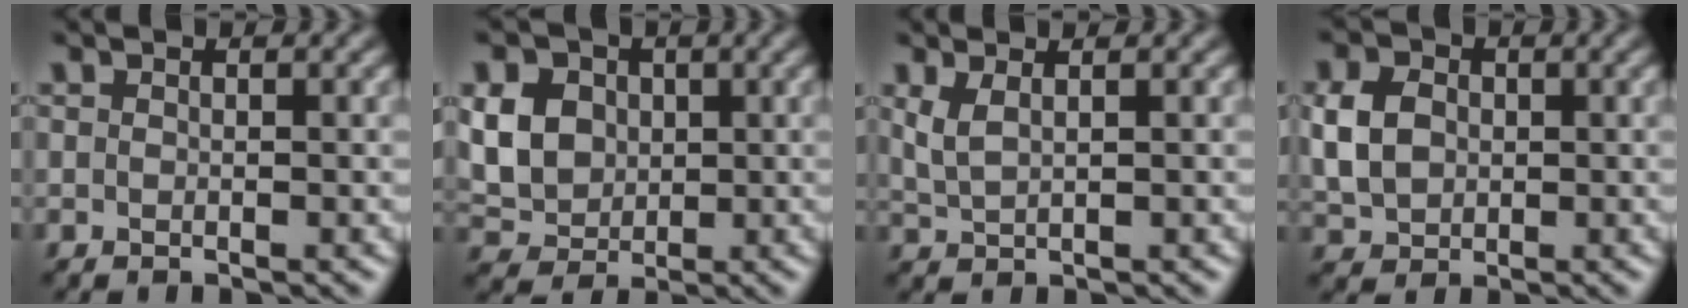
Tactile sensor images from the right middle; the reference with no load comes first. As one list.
[{"total": 7.2, "force": [1.5, 5.8, 3.9], "torque": [-0.097, 0.019, 0.022]}, {"total": 1.8, "force": [0.9, 0.6, 1.4], "torque": [-0.034, -0.001, 0.023]}, {"total": 4.5, "force": [0.4, 3.6, 2.7], "torque": [-0.069, 0.005, 0.002]}]